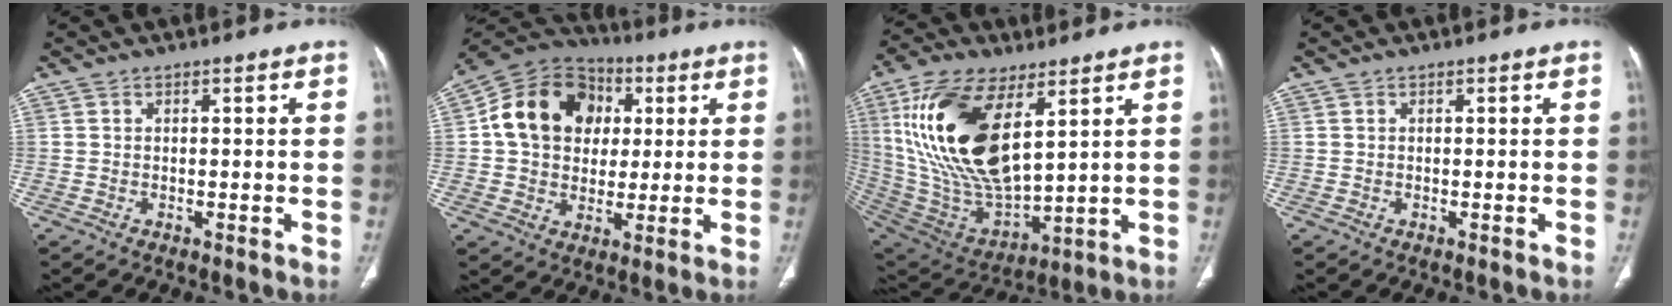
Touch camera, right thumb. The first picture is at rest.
{"total": 16.4, "force": [3.1, 13.2, 9.3], "torque": [-0.137, 0.013, 0.044]}
{"total": 24.4, "force": [8.4, 11.4, 19.8], "torque": [-0.389, -0.034, 0.167]}
{"total": 0.0}